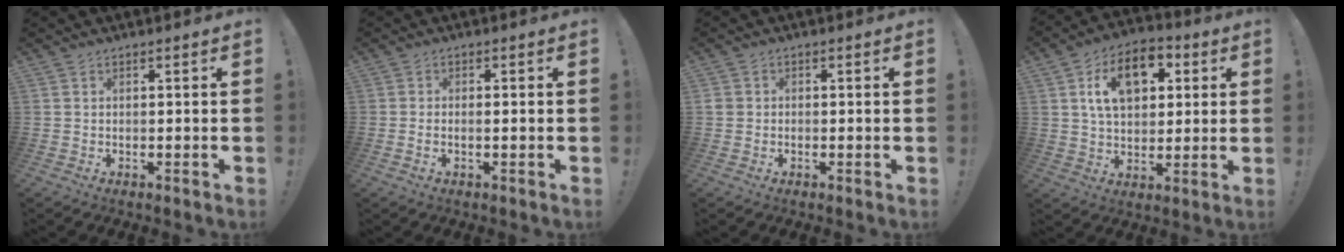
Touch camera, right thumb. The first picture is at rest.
{"total": 1.3, "force": [-0.5, 0.2, 1.2], "torque": [-0.029, 0.004, -0.007]}
{"total": 1.6, "force": [-0.4, 1.5, 0.3], "torque": [-0.012, 0.008, -0.007]}
{"total": 14.5, "force": [5.3, 9.7, 9.5], "torque": [-0.143, 0.000, 0.098]}